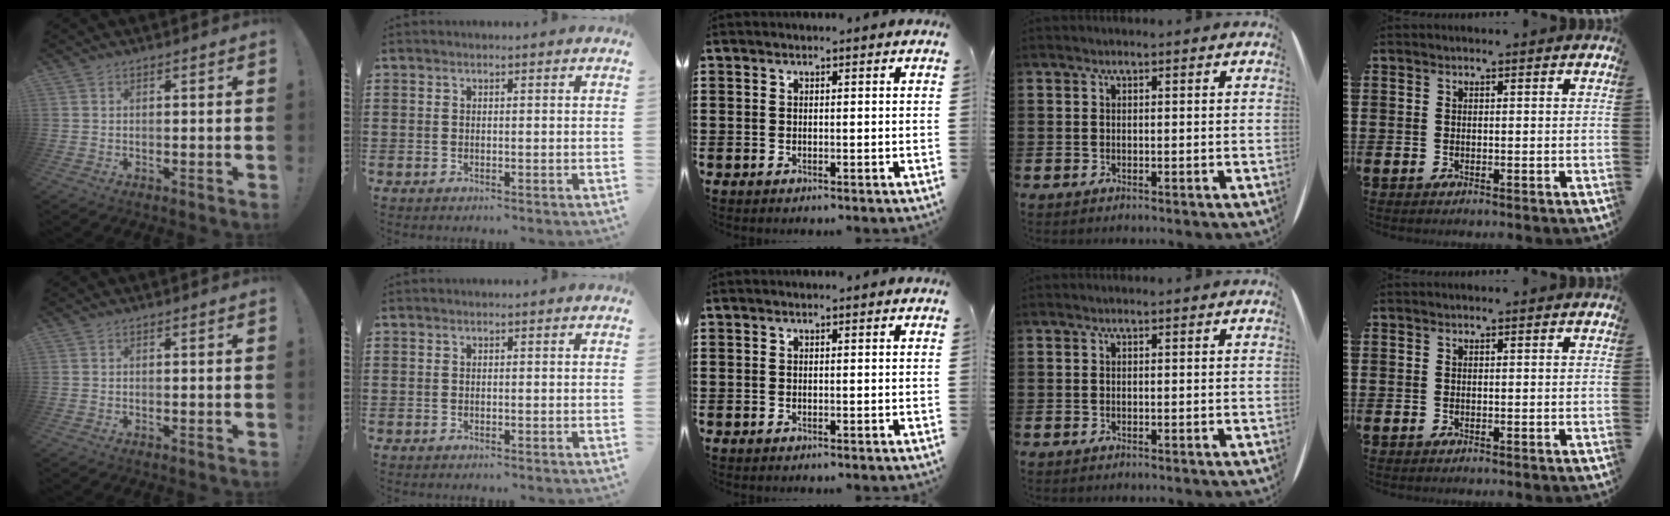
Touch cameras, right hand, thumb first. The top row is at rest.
{}